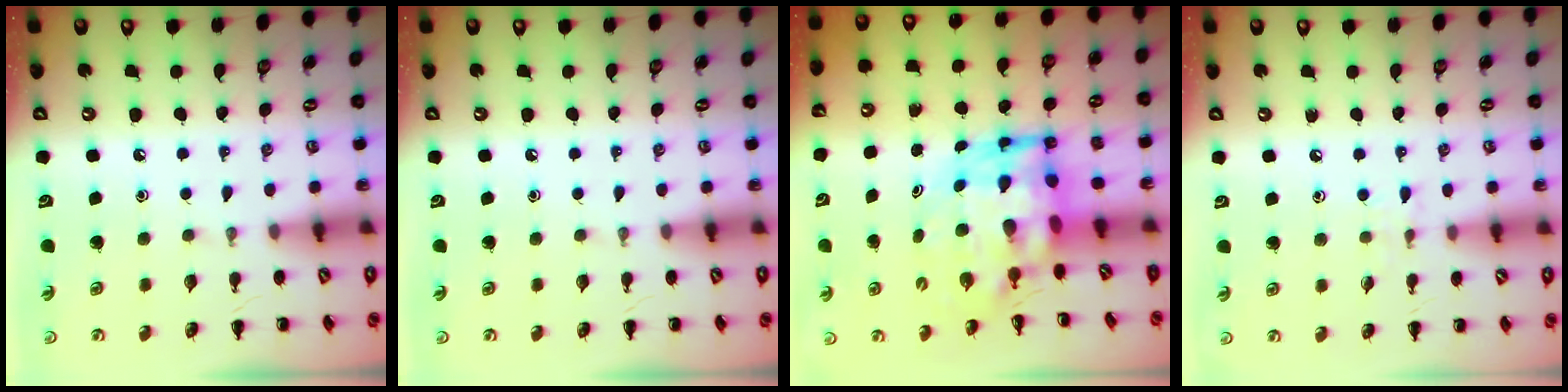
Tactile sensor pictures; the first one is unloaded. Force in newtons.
{"total": 0.0}
{"total": 7.5, "press": 7.2, "slide": 2.2}
{"total": 4.8, "press": 4.5, "slide": 1.9}